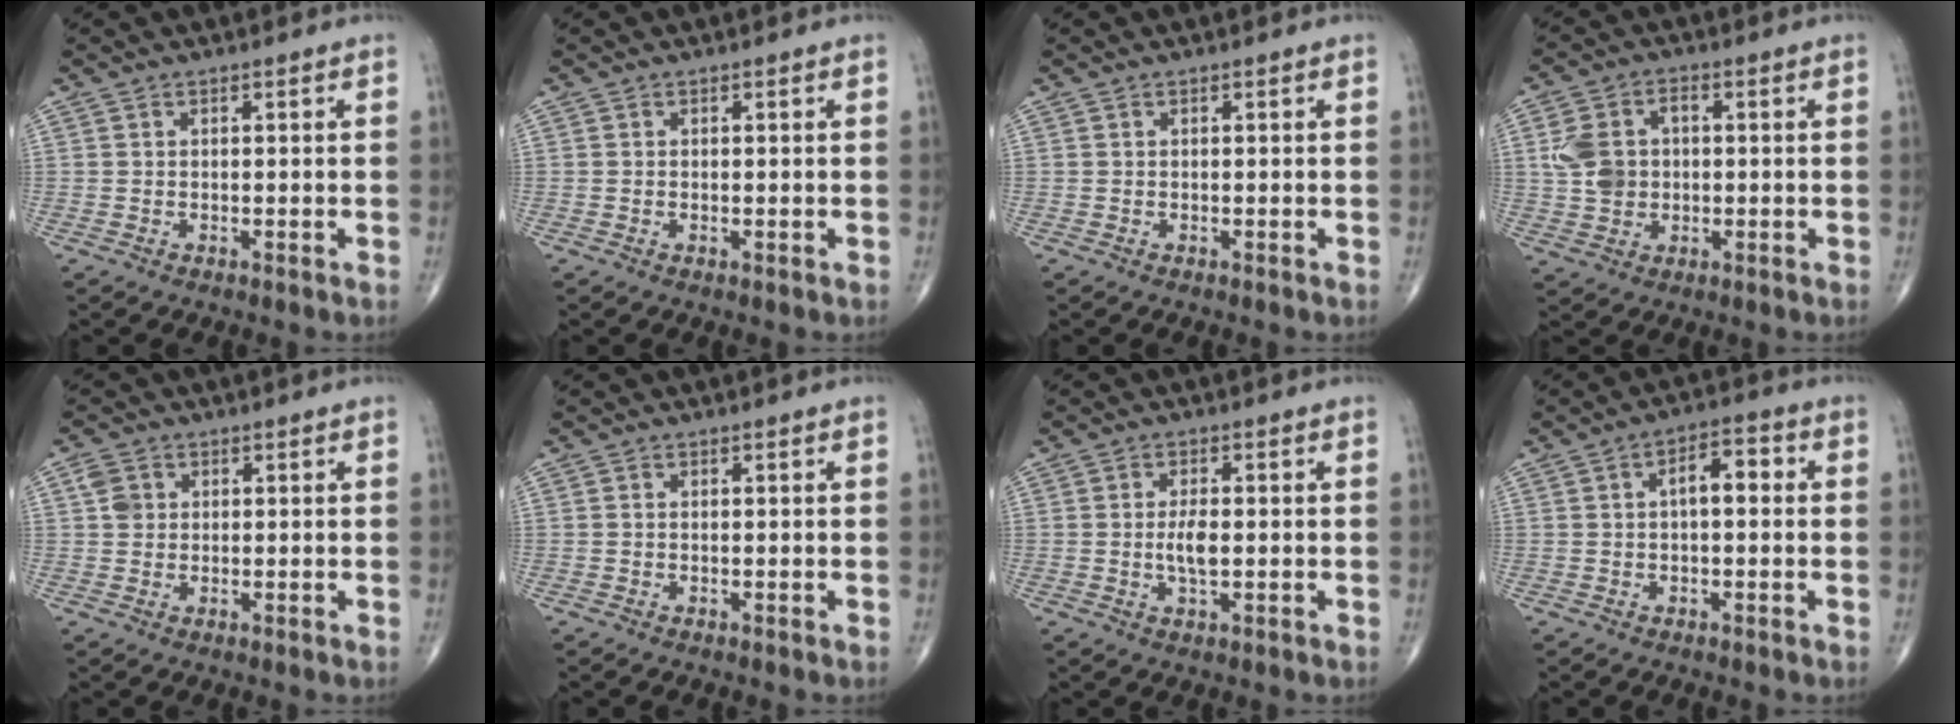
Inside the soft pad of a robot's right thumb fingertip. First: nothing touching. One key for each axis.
{"total": 0.0}
{"total": 0.0}
{"total": 7.8, "fx": 0.6, "fy": 6.0, "fz": 5.0, "tx": -0.085, "ty": 0.012, "tz": 0.012}
{"total": 3.0, "fx": 0.8, "fy": 2.6, "fz": 1.5, "tx": -0.017, "ty": 0.003, "tz": 0.014}
{"total": 0.0}
{"total": 4.0, "fx": -0.3, "fy": 1.6, "fz": 3.7, "tx": -0.071, "ty": -0.004, "tz": -0.006}
{"total": 5.6, "fx": 0.6, "fy": 2.7, "fz": 4.9, "tx": -0.064, "ty": 0.020, "tz": -0.001}